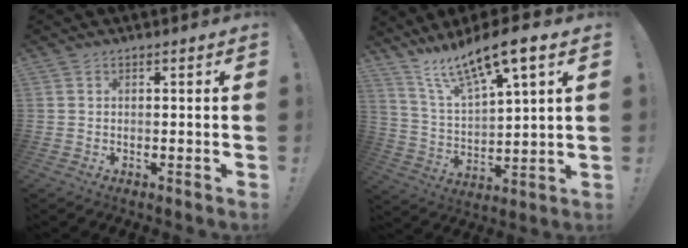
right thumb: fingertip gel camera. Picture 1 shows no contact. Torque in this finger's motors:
{"motor_torque": [-0.61, 1.32, 0.23, 0.22, 0.13]}